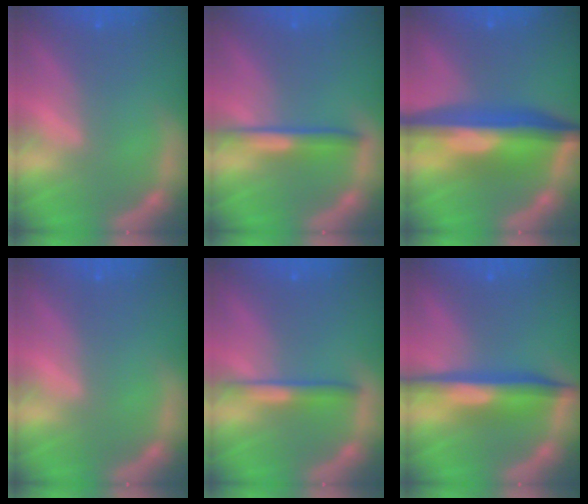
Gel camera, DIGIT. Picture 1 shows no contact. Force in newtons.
{"total": 3.0}
{"total": 9.6}
{"total": 0.0}
{"total": 2.5}
{"total": 5.5}